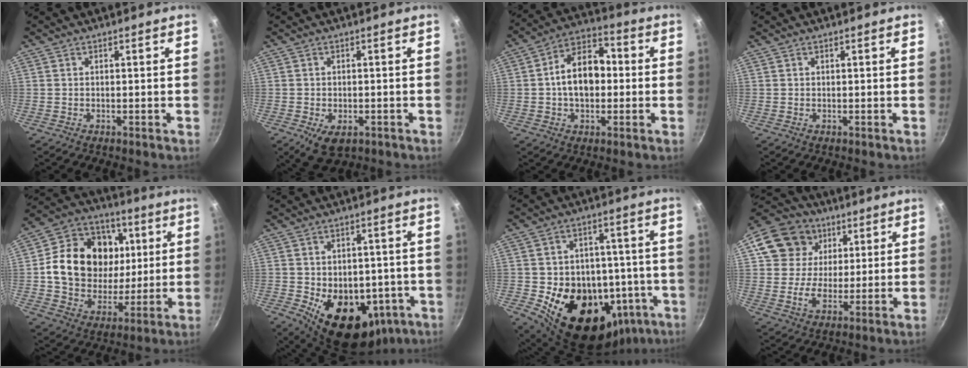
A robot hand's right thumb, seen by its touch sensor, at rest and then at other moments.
{"total": 5.8, "force": [-2.2, 3.6, 4.0], "torque": [-0.055, -0.001, -0.026]}
{"total": 12.6, "force": [0.0, 8.4, 9.4], "torque": [-0.118, 0.035, -0.015]}
{"total": 0.0}
{"total": 21.4, "force": [3.7, 17.3, 12.2], "torque": [-0.189, 0.010, 0.064]}
{"total": 17.7, "force": [-5.3, 12.2, 11.7], "torque": [-0.141, 0.009, -0.054]}
{"total": 25.3, "force": [-7.7, 18.0, 16.0], "torque": [-0.214, 0.021, -0.088]}
{"total": 14.7, "force": [5.3, 12.4, 5.7], "torque": [-0.075, 0.003, 0.085]}